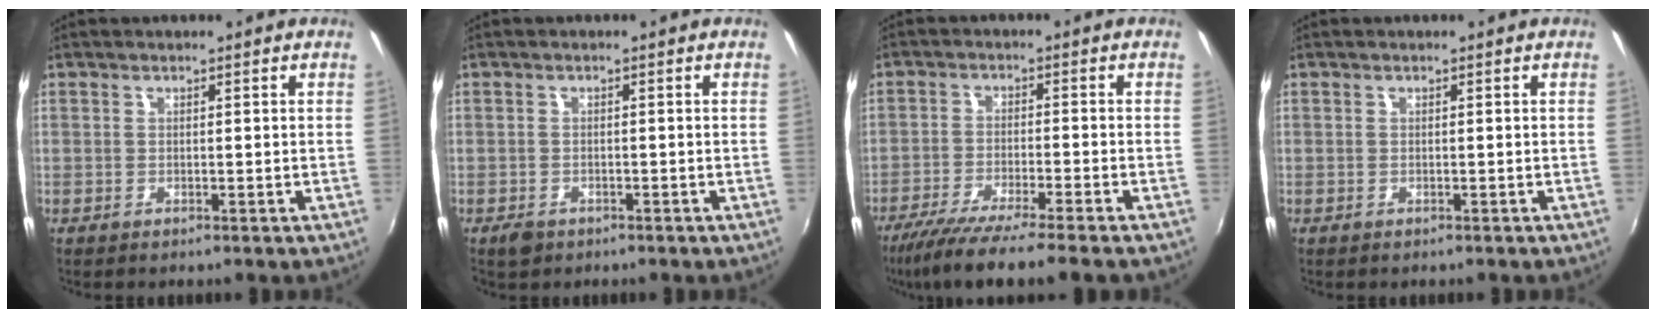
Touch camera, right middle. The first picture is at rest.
{"total": 2.4, "force": [-1.5, 1.5, 0.9], "torque": [-0.022, -0.003, -0.026]}
{"total": 11.1, "force": [-9.2, -0.8, 6.2], "torque": [-0.128, -0.033, -0.151]}
{"total": 0.0}